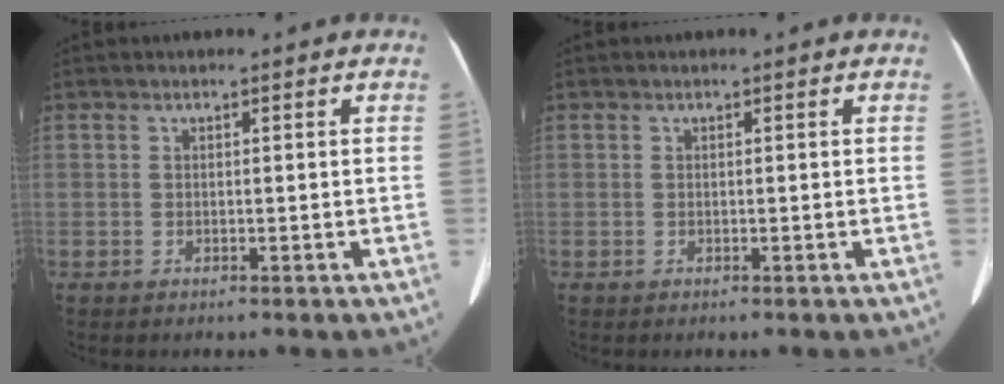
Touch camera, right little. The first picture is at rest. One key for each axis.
{"total": 0.0}